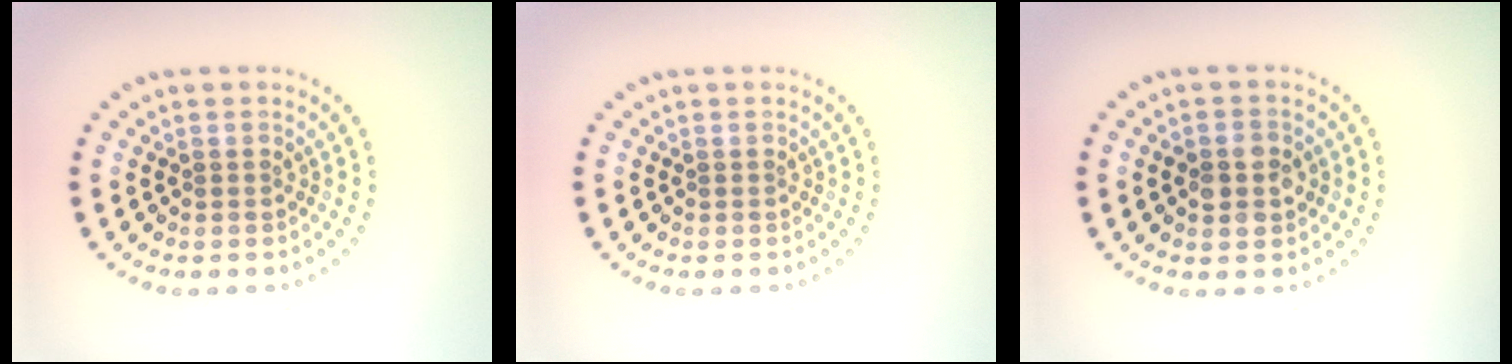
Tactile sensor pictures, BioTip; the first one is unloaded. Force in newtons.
{"total": 0.0}
{"total": 2.5, "press": 2.5, "slide": 0.2}